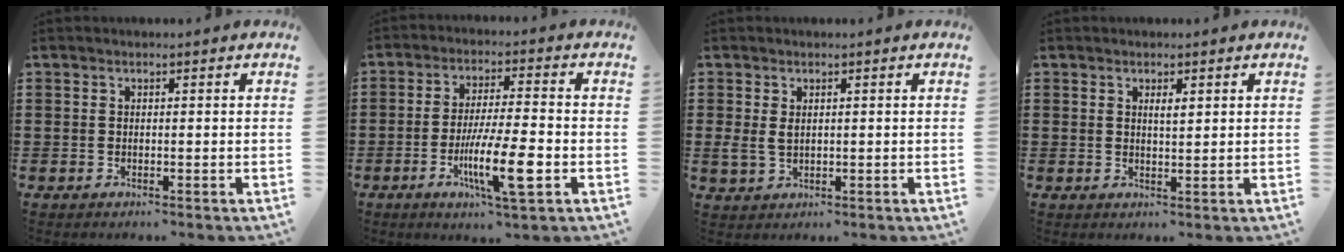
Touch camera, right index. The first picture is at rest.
{"total": 10.9, "force": [-3.7, 2.0, 10.1], "torque": [-0.193, -0.014, -0.067]}
{"total": 2.2, "force": [0.6, 1.5, 1.5], "torque": [-0.042, 0.004, 0.007]}
{"total": 1.4, "force": [0.7, 0.4, 1.2], "torque": [-0.024, 0.004, 0.010]}